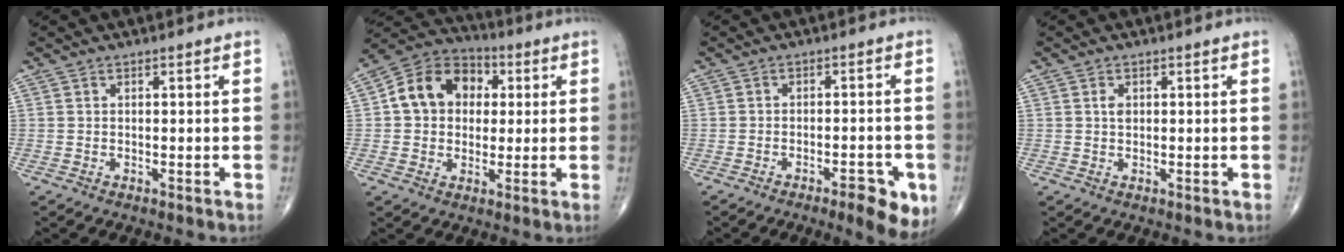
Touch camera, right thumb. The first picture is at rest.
{"total": 13.3, "force": [2.2, 10.6, 7.7], "torque": [-0.099, 0.021, 0.026]}
{"total": 7.4, "force": [-3.5, 2.3, 6.1], "torque": [-0.070, 0.008, -0.043]}
{"total": 1.3, "force": [0.4, 0.9, 0.9], "torque": [-0.011, -0.001, 0.007]}